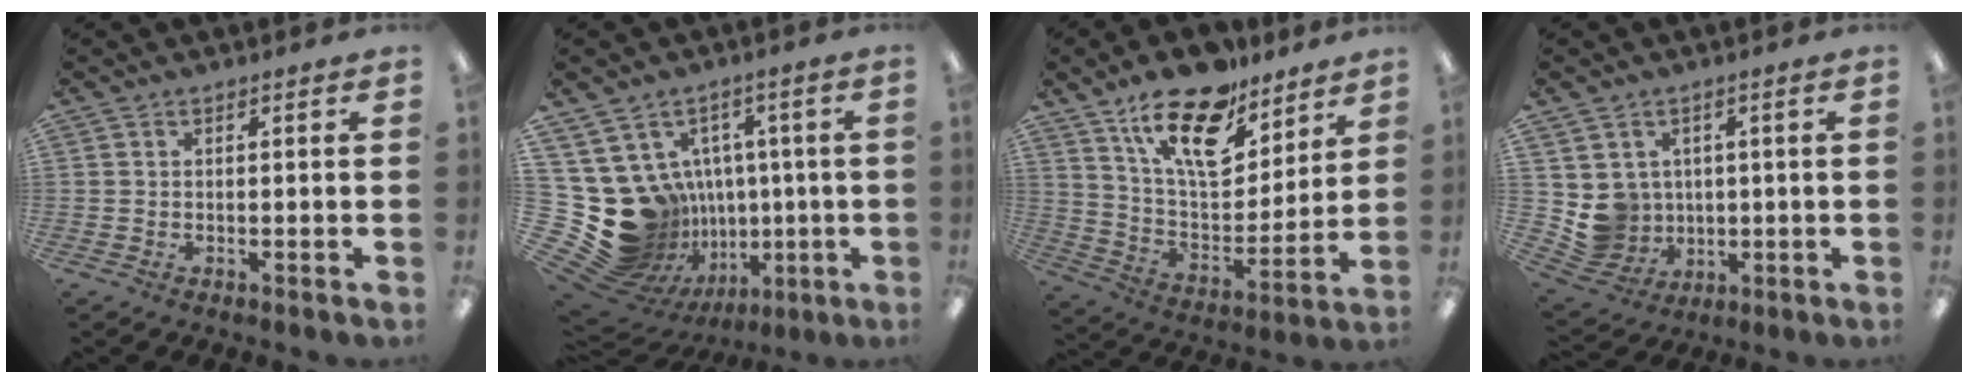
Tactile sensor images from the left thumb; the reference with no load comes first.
{"total": 19.1, "force": [-0.8, 17.6, 7.3], "torque": [-0.157, -0.030, 0.046]}
{"total": 20.2, "force": [13.8, 9.2, 11.6], "torque": [-0.194, -0.079, 0.240]}
{"total": 7.2, "force": [1.7, 7.0, 0.9], "torque": [-0.050, -0.012, 0.045]}